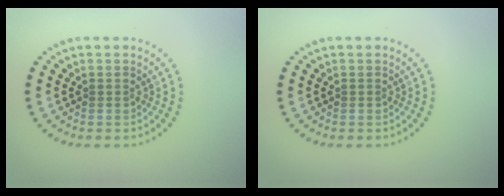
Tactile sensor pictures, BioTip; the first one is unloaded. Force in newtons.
{"total": 0.0}